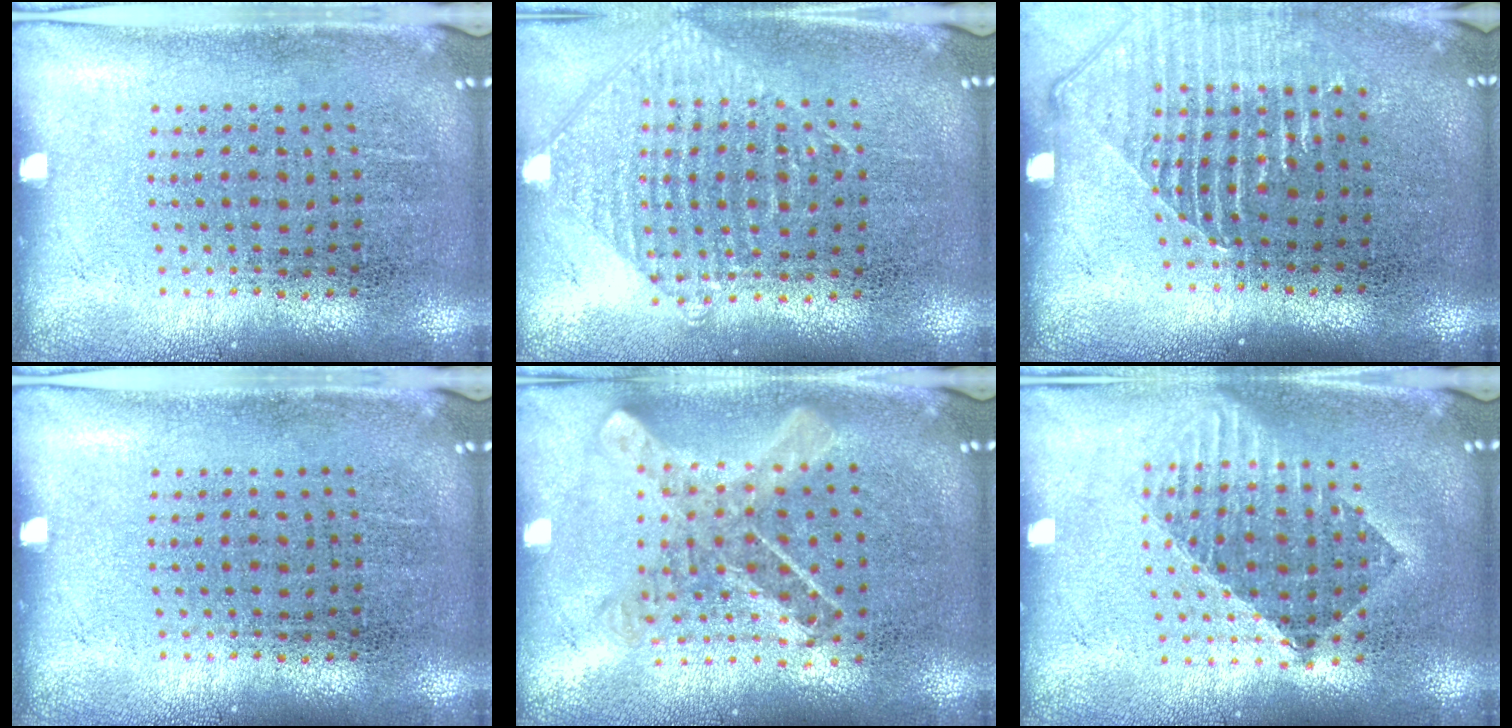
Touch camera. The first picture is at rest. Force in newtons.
{"total": 0.9, "press": 0.9, "slide": 0.1}
{"total": 1.4, "press": 1.3, "slide": 0.5}
{"total": 0.0}
{"total": 0.9, "press": 0.9, "slide": 0.2}
{"total": 1.6, "press": 1.3, "slide": 0.9}